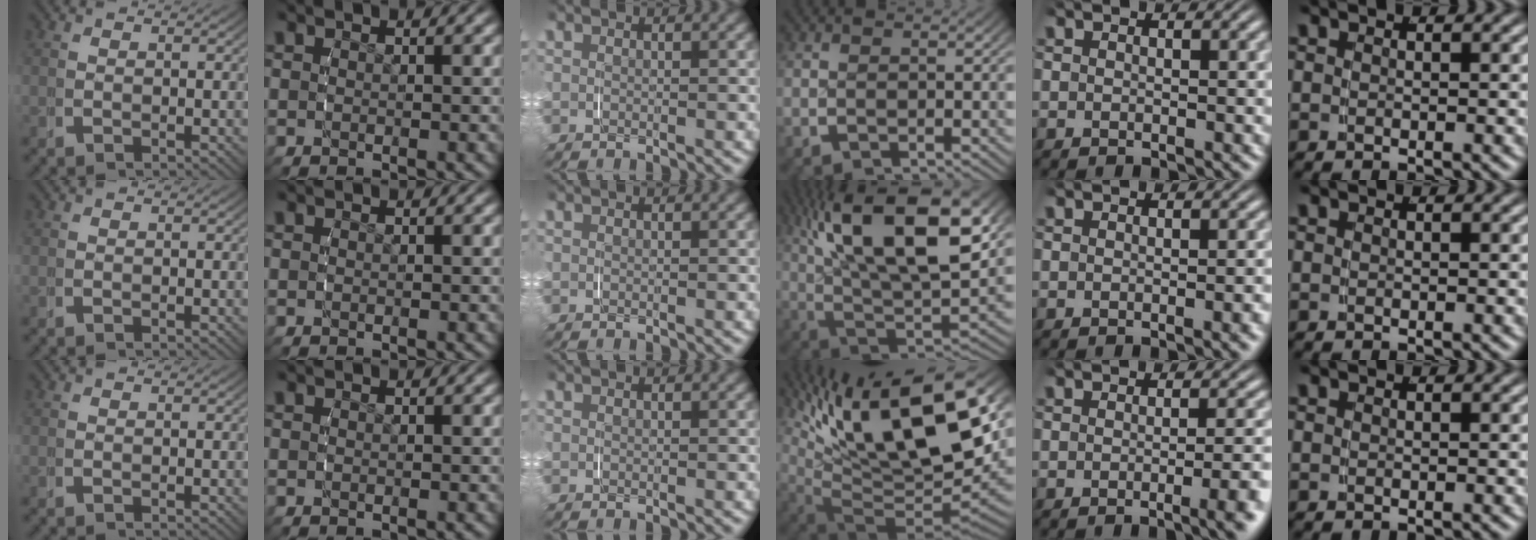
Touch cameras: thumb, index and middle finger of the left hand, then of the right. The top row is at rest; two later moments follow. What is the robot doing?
{"motion": "grasp_and_lifting", "object": "plastic wrap"}